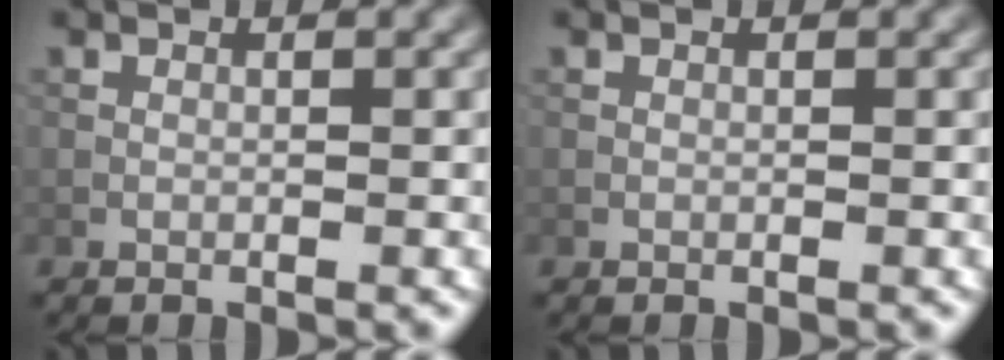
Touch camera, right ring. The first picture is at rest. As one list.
[{"total": 0.0}]